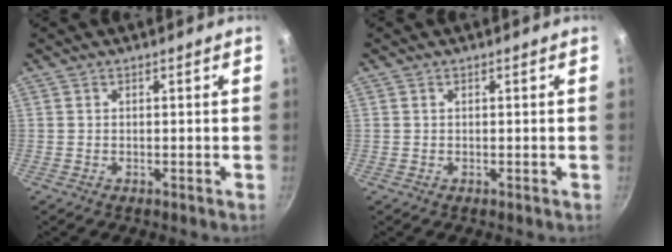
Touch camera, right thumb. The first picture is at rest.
{"total": 0.0}